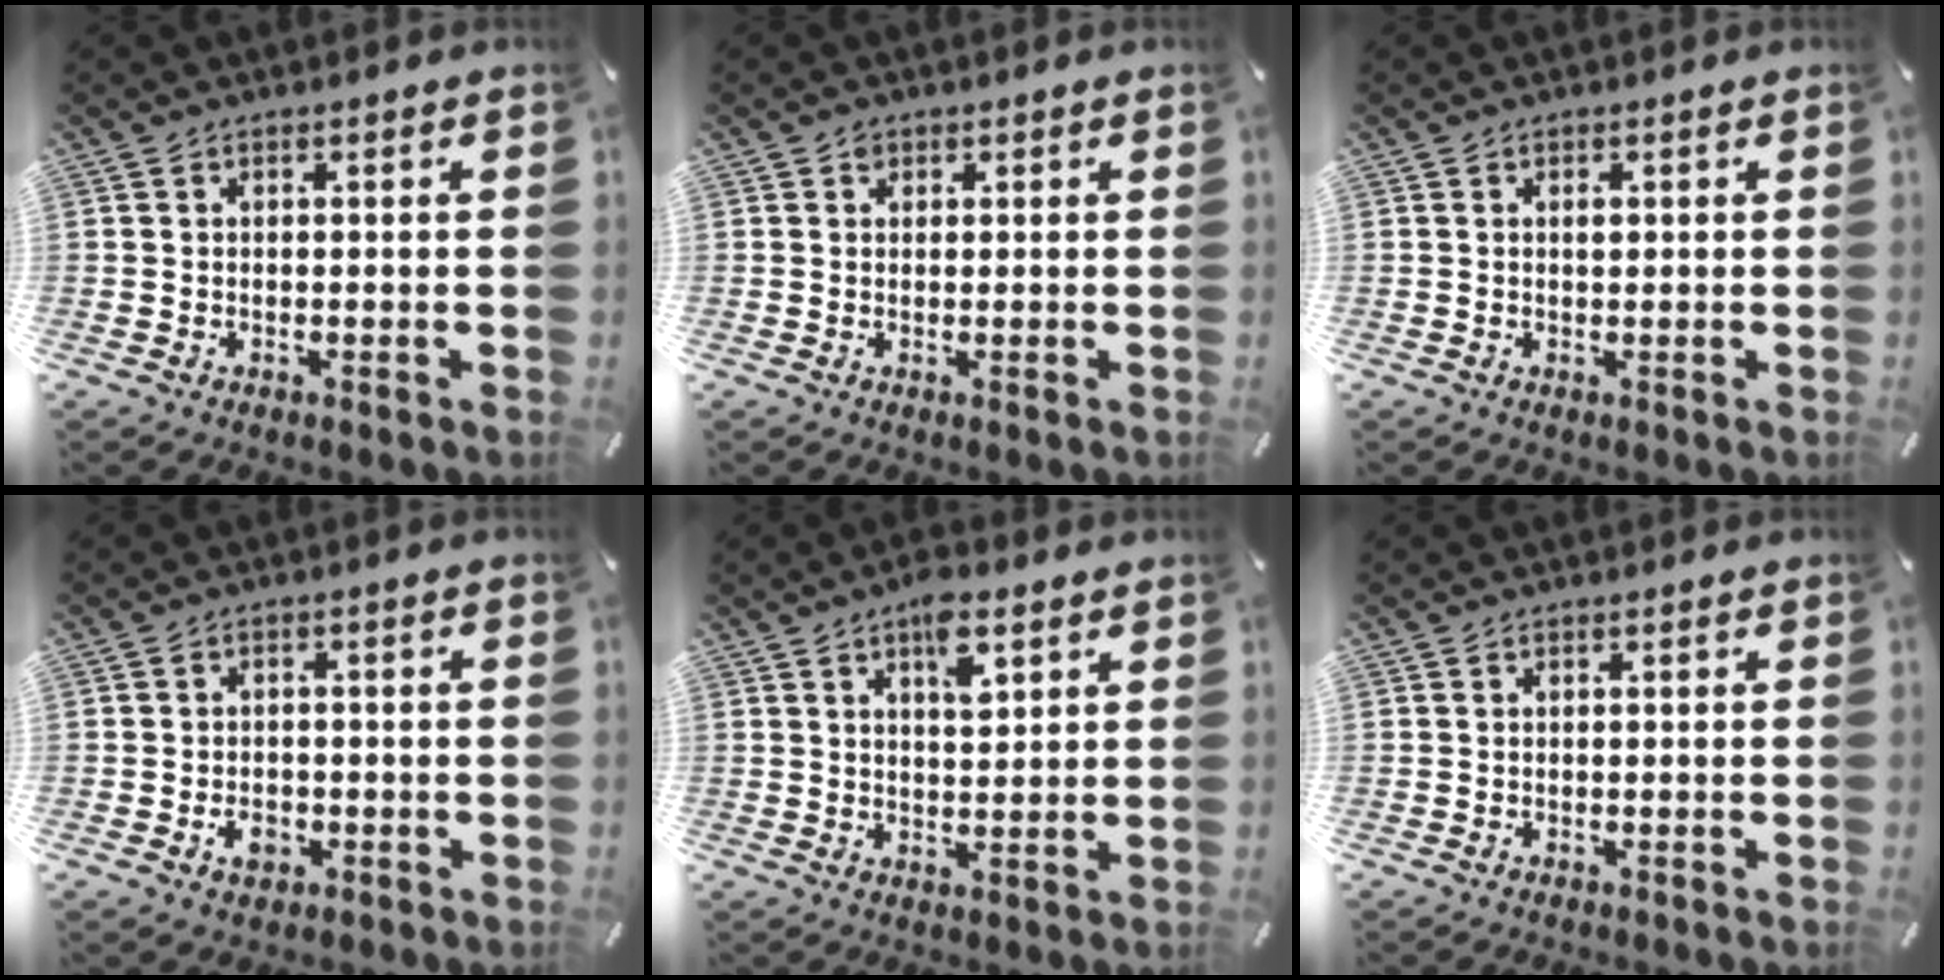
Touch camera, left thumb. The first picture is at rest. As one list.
[{"total": 1.1, "force": [0.4, 1.0, 0.1], "torque": [0.005, 0.001, 0.005]}, {"total": 0.9, "force": [0.3, 0.5, 0.7], "torque": [-0.007, -0.002, 0.003]}, {"total": 4.0, "force": [-1.5, 2.9, 2.3], "torque": [-0.046, 0.006, -0.027]}, {"total": 6.9, "force": [3.7, 3.3, 4.9], "torque": [-0.064, -0.012, 0.057]}, {"total": 0.0}]